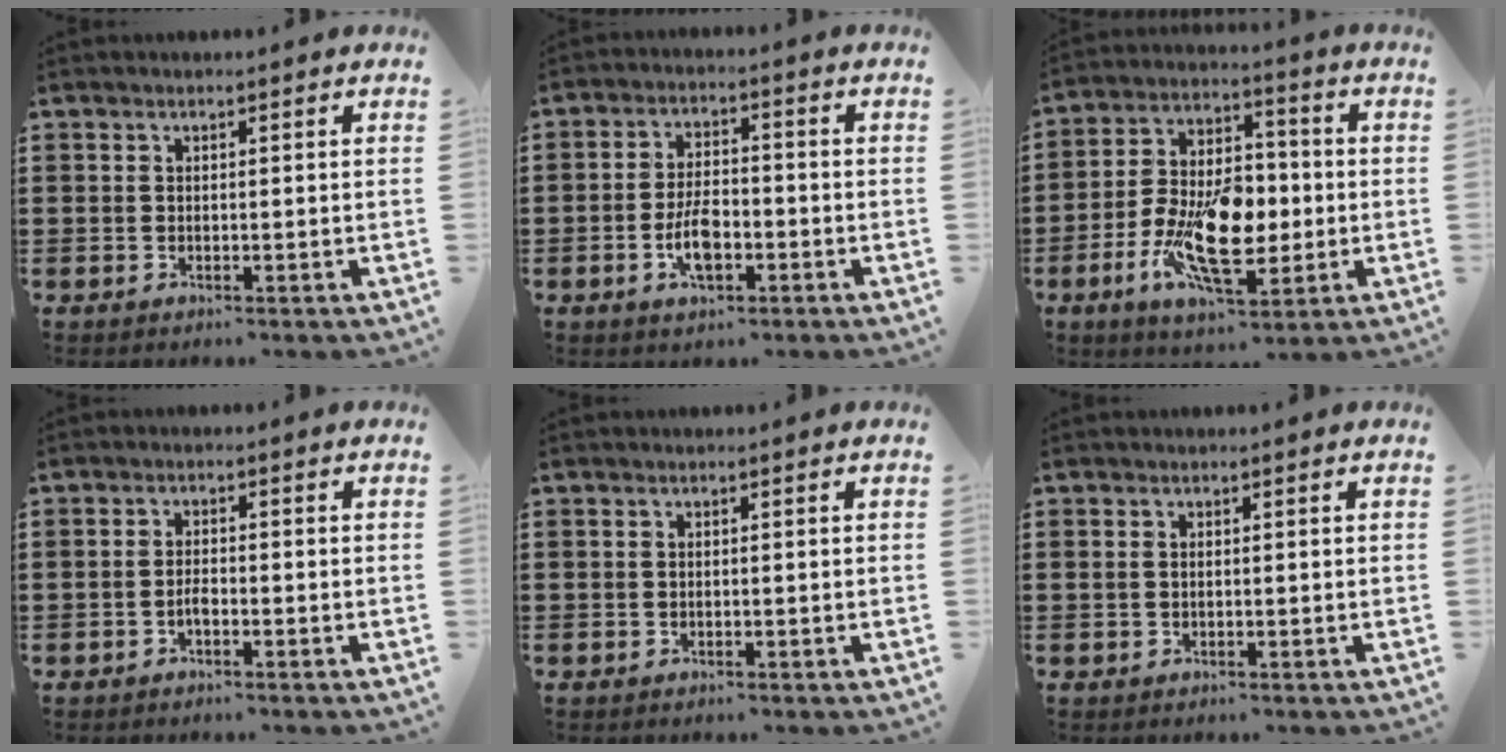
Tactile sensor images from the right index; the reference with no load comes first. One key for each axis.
{"total": 5.9, "fx": -1.9, "fy": 2.6, "fz": 4.9, "tx": -0.110, "ty": -0.002, "tz": -0.039}
{"total": 12.7, "fx": -3.2, "fy": 6.7, "fz": 10.3, "tx": -0.210, "ty": -0.002, "tz": -0.056}
{"total": 1.6, "fx": -0.9, "fy": 0.4, "fz": 1.2, "tx": -0.025, "ty": -0.003, "tz": -0.016}
{"total": 0.0}
{"total": 0.7, "fx": 0.1, "fy": 0.5, "fz": 0.5, "tx": -0.012, "ty": 0.003, "tz": 0.001}